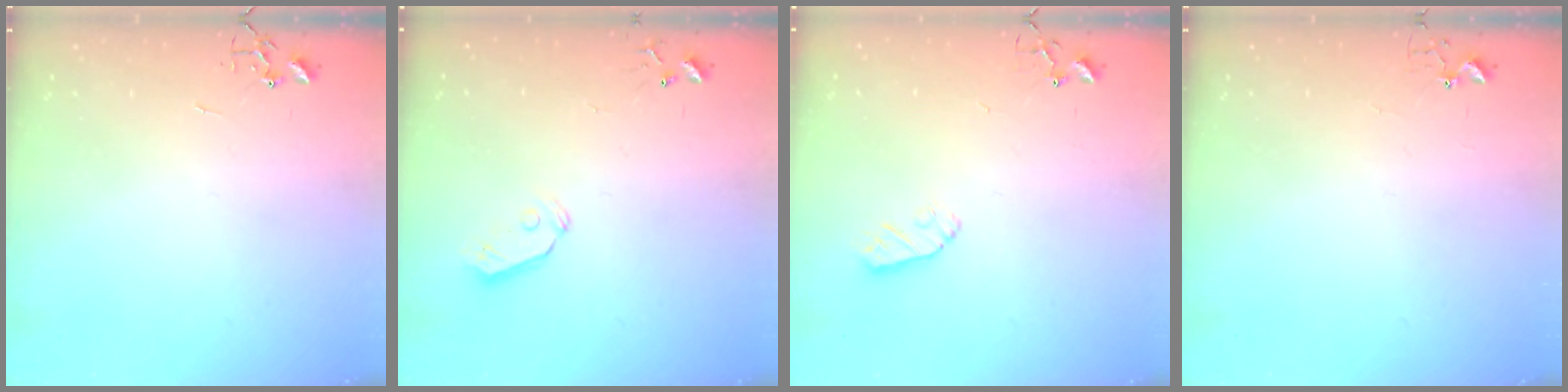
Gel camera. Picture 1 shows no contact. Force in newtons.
{"total": 6.4, "press": 6.4, "slide": 0.6}
{"total": 5.0, "press": 5.0, "slide": 0.5}
{"total": 2.7, "press": 2.7, "slide": 0.2}